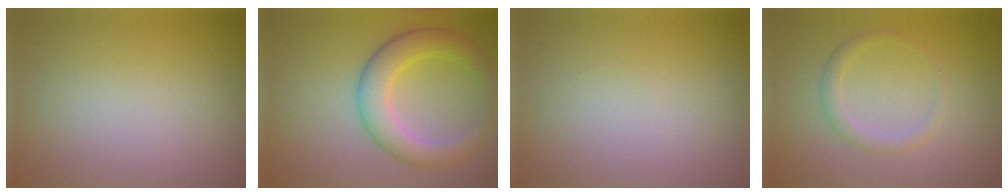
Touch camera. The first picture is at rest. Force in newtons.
{"total": 5.2, "press": 5.2, "slide": 0.0}
{"total": 0.0}
{"total": 1.6, "press": 1.6, "slide": 0.1}